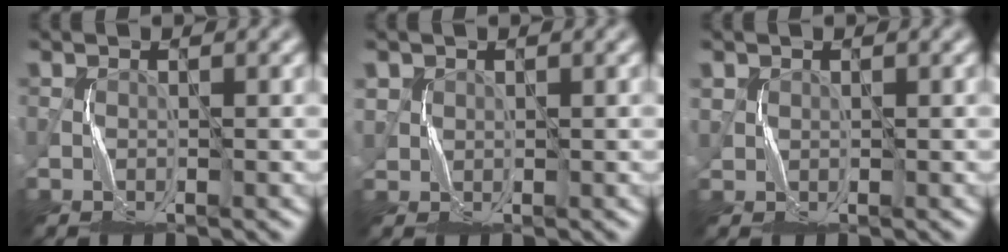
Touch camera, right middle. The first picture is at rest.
{"total": 1.1, "force": [0.5, 0.9, -0.2], "torque": [-0.008, -0.003, 0.014]}
{"total": 0.7, "force": [0.4, 0.6, -0.1], "torque": [-0.005, -0.003, 0.012]}